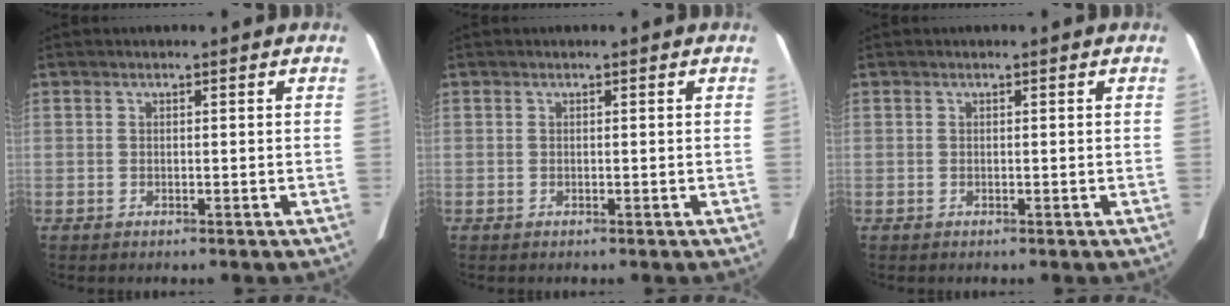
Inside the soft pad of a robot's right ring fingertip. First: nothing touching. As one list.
[{"total": 0.0}, {"total": 0.0}]